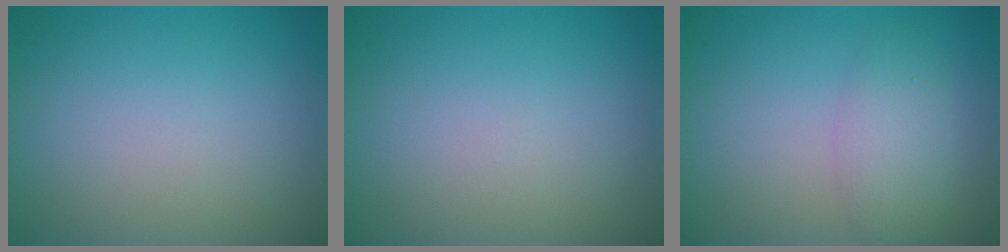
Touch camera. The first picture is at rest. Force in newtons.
{"total": 0.0}
{"total": 2.8, "press": 2.8, "slide": 0.1}